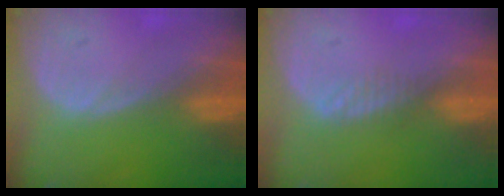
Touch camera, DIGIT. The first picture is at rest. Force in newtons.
{"total": 1.7, "press": 1.4, "slide": 1.0}